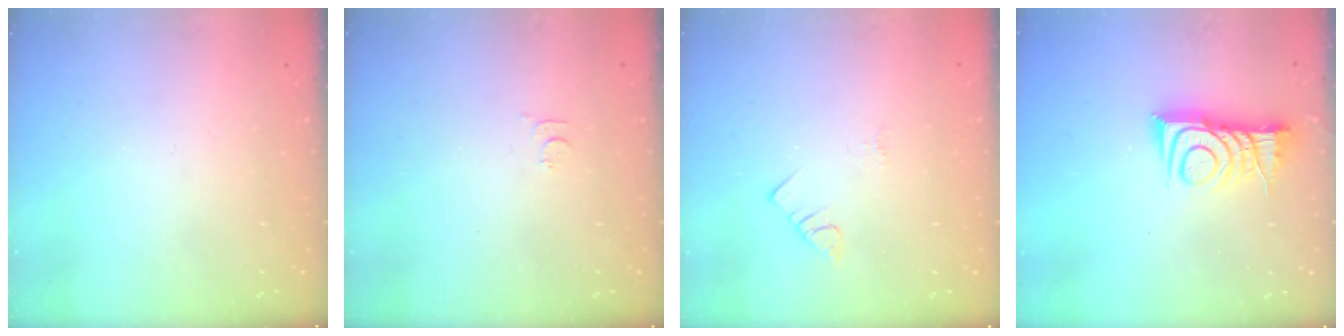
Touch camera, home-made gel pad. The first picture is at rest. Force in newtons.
{"total": 5.2, "press": 5.1, "slide": 0.5}
{"total": 2.1, "press": 2.1, "slide": 0.4}
{"total": 10.1, "press": 10.1, "slide": 0.3}